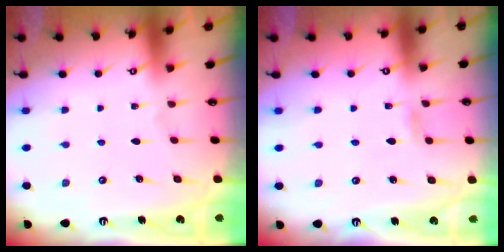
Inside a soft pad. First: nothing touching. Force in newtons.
{"total": 3.2, "press": 3.2, "slide": 0.3}